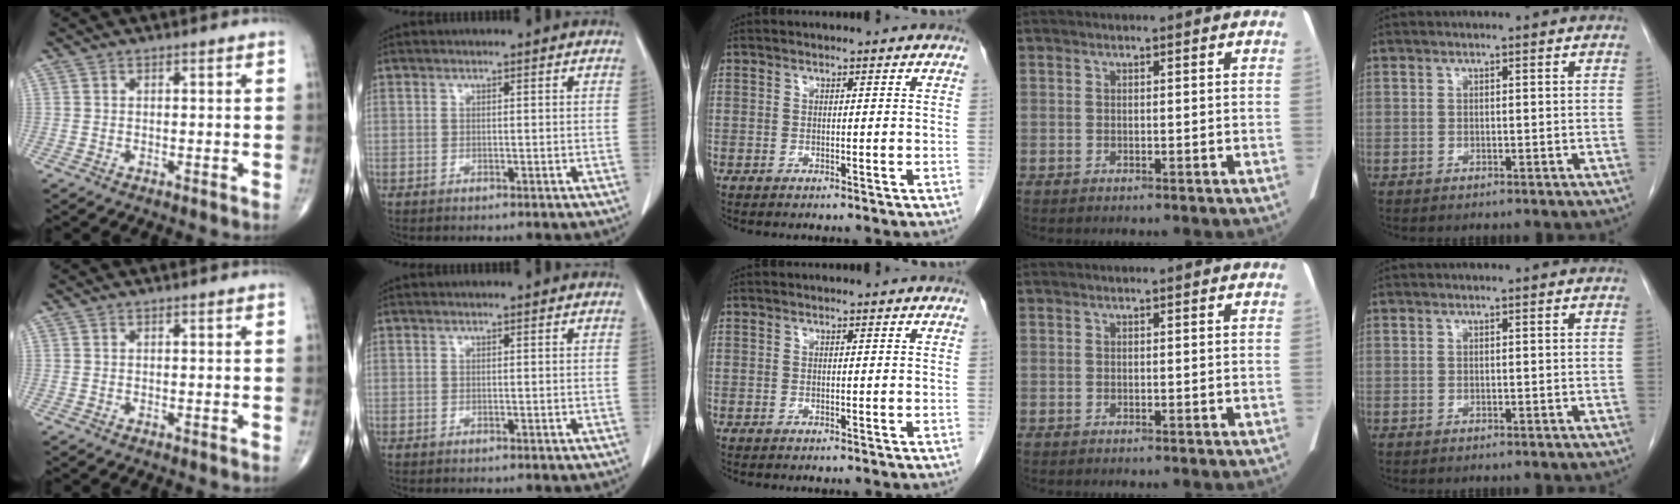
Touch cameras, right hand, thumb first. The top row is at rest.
{}